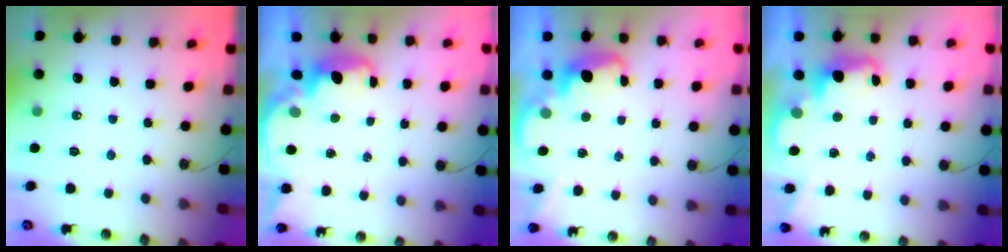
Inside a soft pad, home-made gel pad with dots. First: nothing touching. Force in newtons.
{"total": 2.7, "press": 2.5, "slide": 0.9}
{"total": 2.7, "press": 2.6, "slide": 0.7}
{"total": 2.4, "press": 2.3, "slide": 0.5}